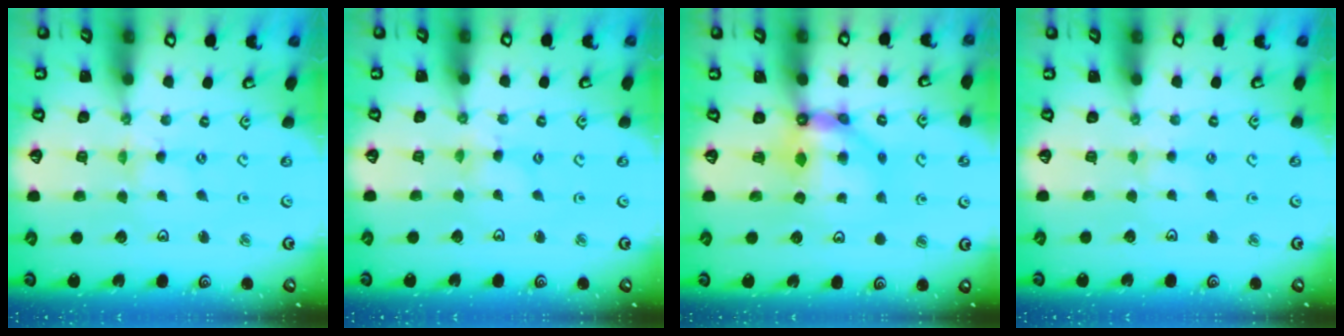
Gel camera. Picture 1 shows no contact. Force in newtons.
{"total": 1.7, "press": 1.7, "slide": 0.3}
{"total": 7.3, "press": 7.3, "slide": 0.5}
{"total": 2.2, "press": 2.2, "slide": 0.4}